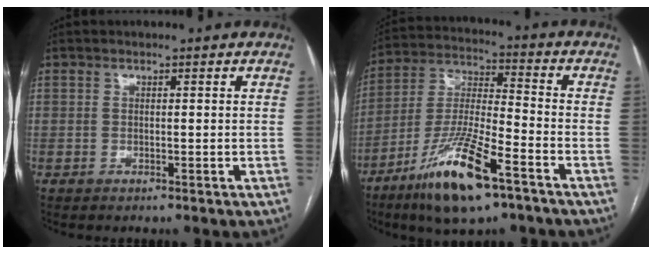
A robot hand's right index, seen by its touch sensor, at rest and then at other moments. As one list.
[{"total": 15.3, "force": [-9.0, 2.7, 12.1], "torque": [-0.247, -0.025, -0.161]}]